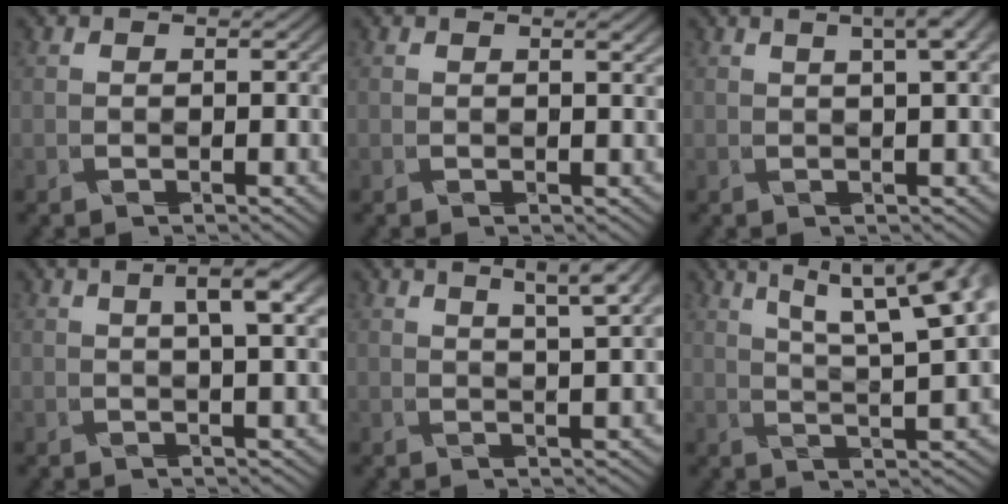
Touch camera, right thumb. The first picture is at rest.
{"total": 1.0, "force": [0.3, 0.2, 0.9], "torque": [-0.025, -0.002, 0.006]}
{"total": 3.7, "force": [1.6, 0.1, 3.3], "torque": [-0.064, 0.007, 0.030]}
{"total": 4.2, "force": [1.6, 0.4, 3.9], "torque": [-0.073, 0.008, 0.028]}
{"total": 4.1, "force": [2.5, -0.3, 3.3], "torque": [-0.063, 0.009, 0.045]}
{"total": 10.3, "force": [5.8, 1.3, 8.5], "torque": [-0.144, 0.030, 0.080]}